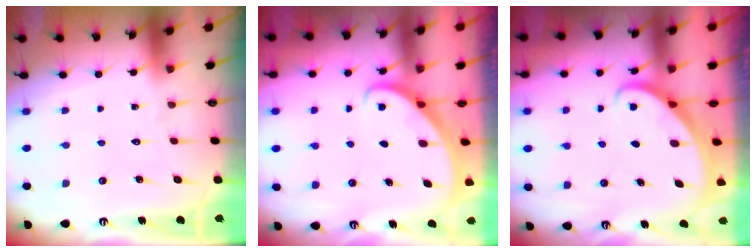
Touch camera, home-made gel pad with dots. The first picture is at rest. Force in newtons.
{"total": 2.9, "press": 2.9, "slide": 0.2}
{"total": 2.3, "press": 2.3, "slide": 0.3}